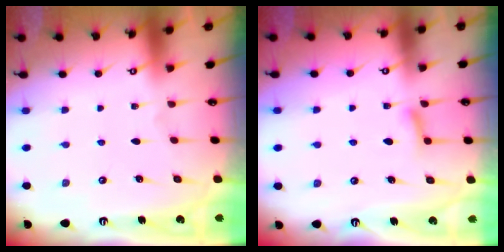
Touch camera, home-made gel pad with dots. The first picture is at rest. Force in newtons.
{"total": 6.5, "press": 6.5, "slide": 0.9}